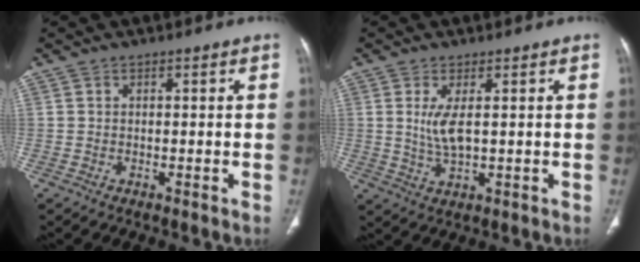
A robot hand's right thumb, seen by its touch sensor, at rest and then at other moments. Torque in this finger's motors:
{"motor_torque": [0.12, 0.13, 0.28, 0.37, 0.05]}